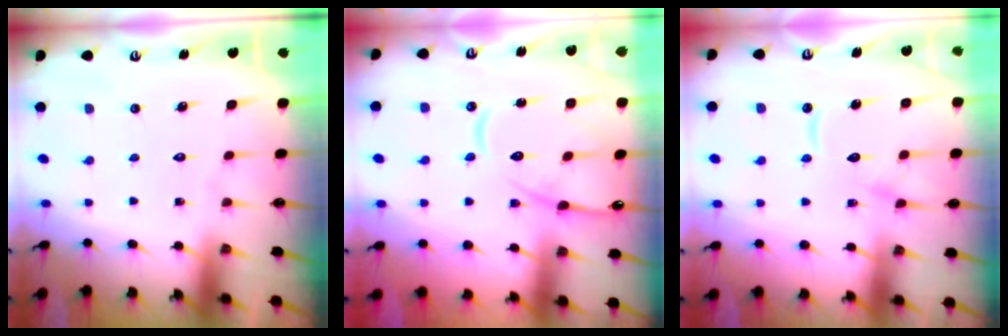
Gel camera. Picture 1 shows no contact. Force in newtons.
{"total": 12.5, "press": 12.5, "slide": 1.0}
{"total": 10.8, "press": 10.8, "slide": 1.1}